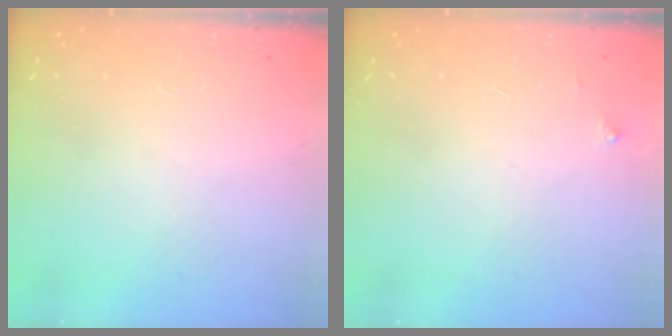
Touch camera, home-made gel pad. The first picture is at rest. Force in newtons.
{"total": 2.5, "press": 2.5, "slide": 0.4}